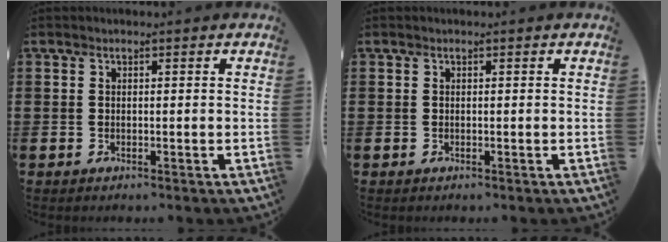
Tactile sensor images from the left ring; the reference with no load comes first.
{"total": 0.0}